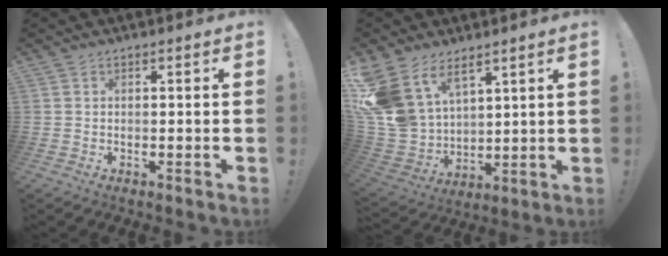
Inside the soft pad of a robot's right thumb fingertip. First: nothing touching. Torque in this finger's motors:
{"motor_torque": [0.46, 0.67, 1.39, 1.00, 0.19]}